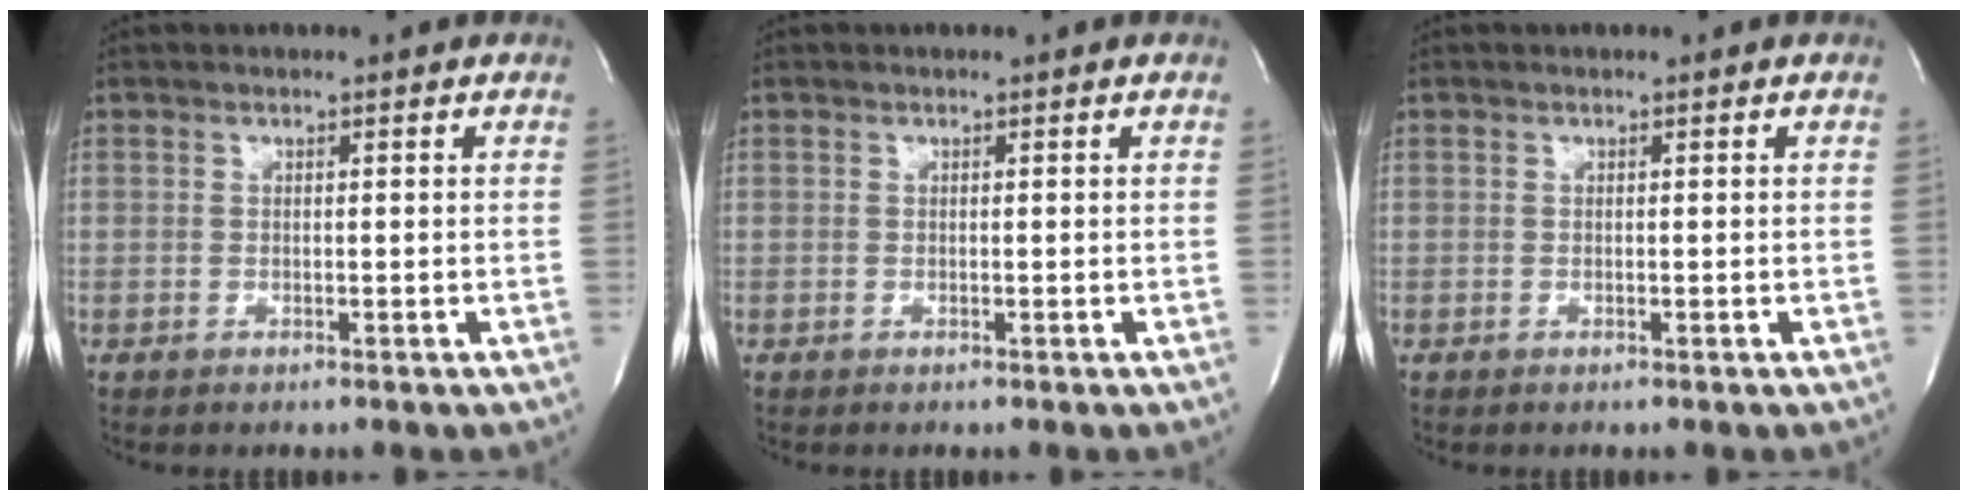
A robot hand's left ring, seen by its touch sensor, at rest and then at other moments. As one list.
[{"total": 0.0}, {"total": 0.0}]